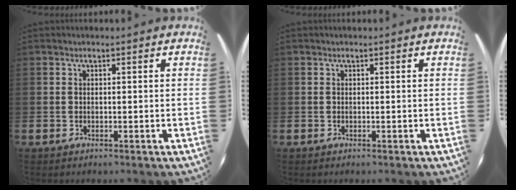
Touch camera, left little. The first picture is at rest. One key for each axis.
{"total": 0.0}